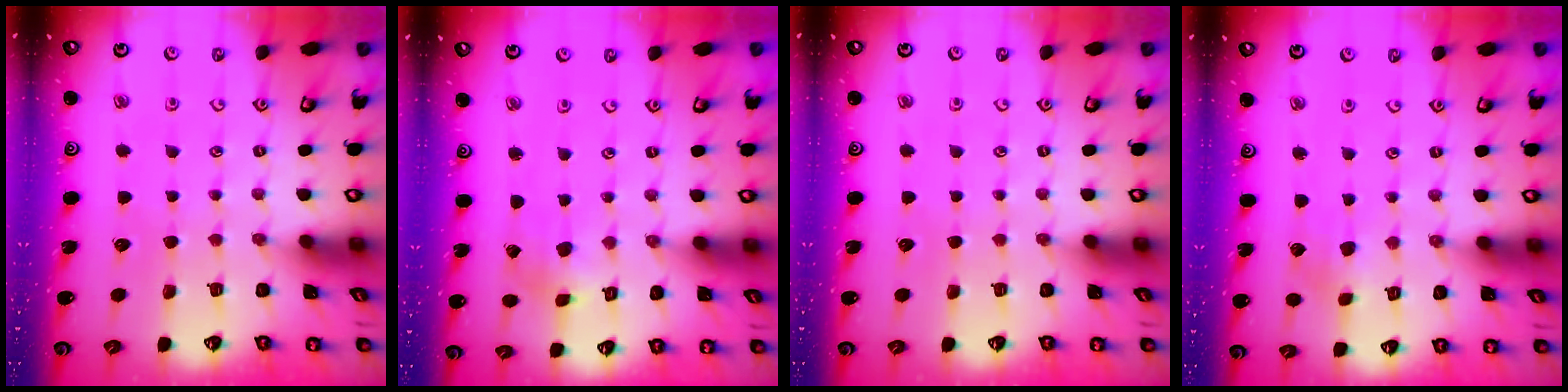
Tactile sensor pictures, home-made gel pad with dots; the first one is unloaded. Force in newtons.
{"total": 1.4, "press": 1.4, "slide": 0.4}
{"total": 0.0}
{"total": 2.7, "press": 2.7, "slide": 0.3}